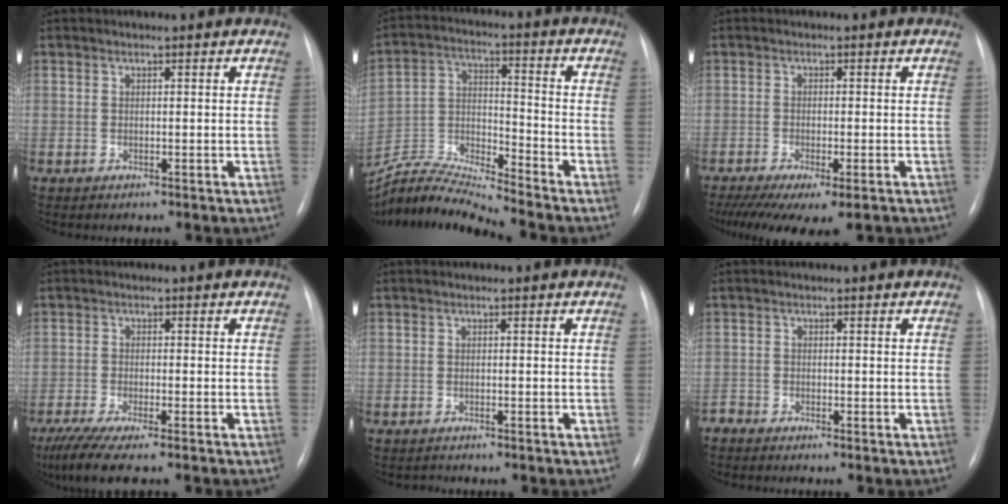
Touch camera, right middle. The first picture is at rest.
{"total": 11.9, "force": [-11.6, -1.8, 2.1], "torque": [-0.041, 0.017, -0.223]}
{"total": 11.0, "force": [-7.7, 3.0, 7.2], "torque": [-0.125, -0.019, -0.117]}
{"total": 7.9, "force": [-6.0, 0.7, 5.1], "torque": [-0.092, -0.022, -0.102]}
{"total": 0.6, "force": [-0.6, 0.2, 0.0], "torque": [-0.006, -0.001, -0.011]}
{"total": 1.1, "force": [-1.1, 0.1, -0.1], "torque": [0.004, -0.002, -0.022]}